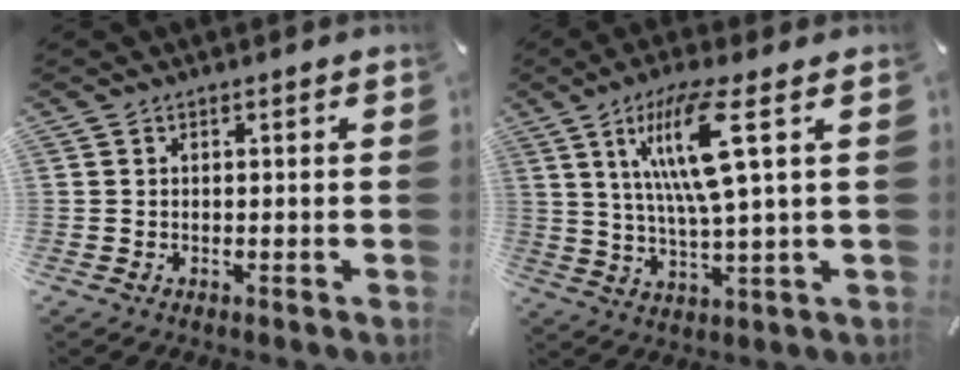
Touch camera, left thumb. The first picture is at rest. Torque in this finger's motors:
{"motor_torque": [1.89, 2.18, 1.59, -0.88, 0.31]}